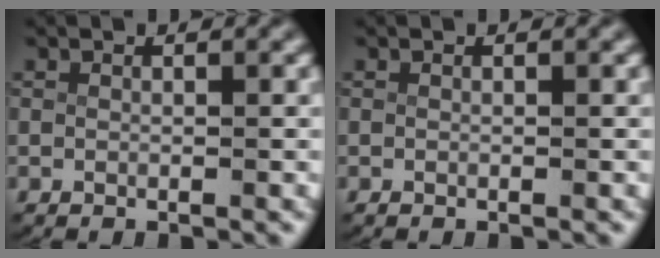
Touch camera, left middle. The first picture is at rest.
{"total": 0.0}